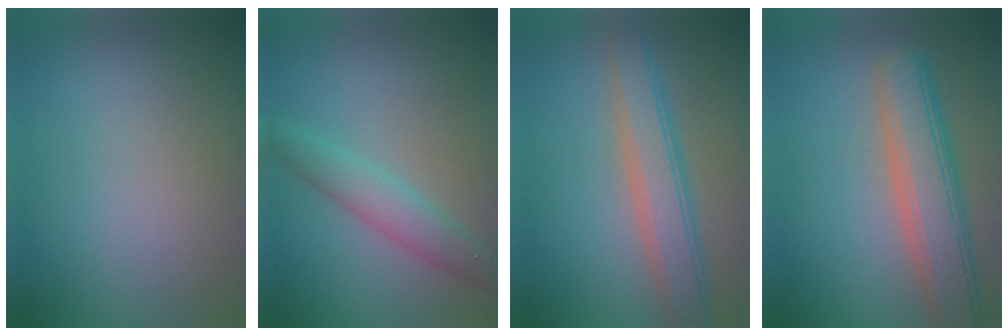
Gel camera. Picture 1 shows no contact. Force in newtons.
{"total": 3.0, "press": 3.0, "slide": 0.1}
{"total": 4.7, "press": 4.7, "slide": 0.2}
{"total": 6.7, "press": 6.6, "slide": 0.6}